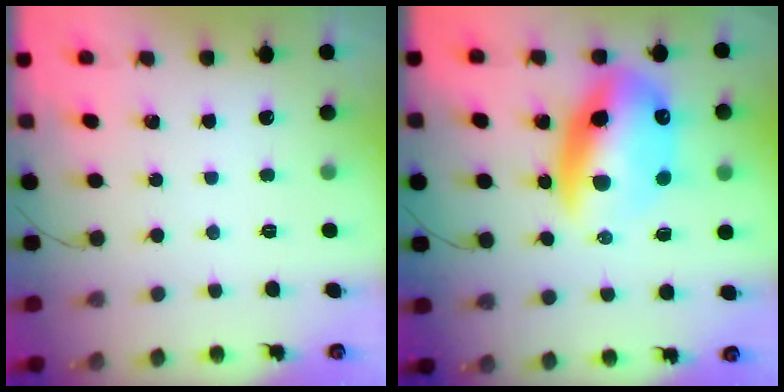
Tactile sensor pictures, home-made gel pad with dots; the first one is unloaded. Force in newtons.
{"total": 18.5, "press": 17.9, "slide": 4.7}